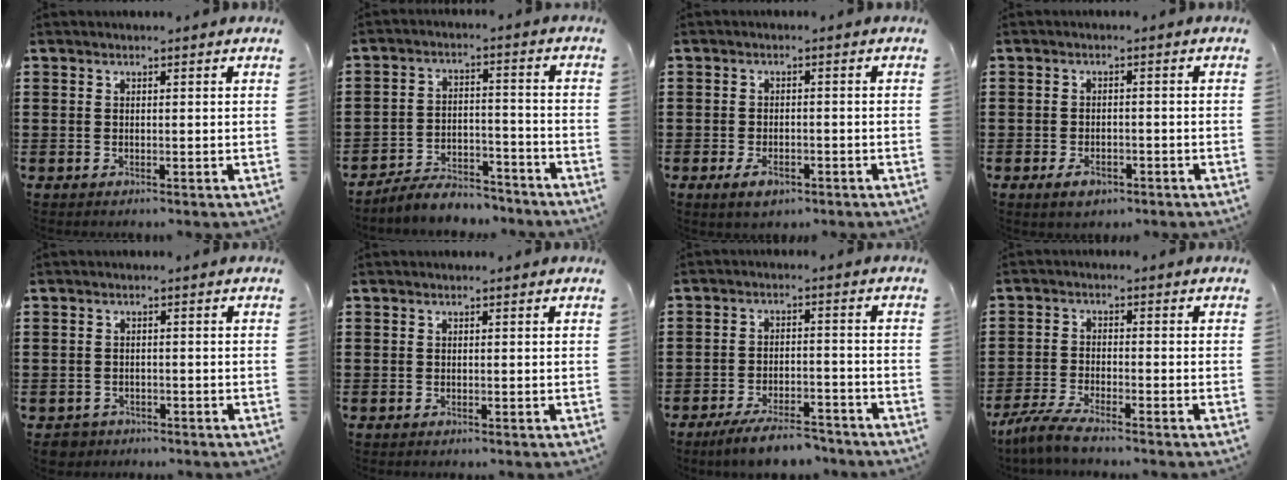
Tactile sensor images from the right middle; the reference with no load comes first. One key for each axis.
{"total": 5.9, "fx": -5.7, "fy": 1.1, "fz": 1.2, "tx": -0.022, "ty": 0.012, "tz": -0.110}
{"total": 2.9, "fx": -1.7, "fy": 1.5, "fz": 1.9, "tx": -0.041, "ty": -0.003, "tz": -0.032}
{"total": 2.6, "fx": -1.6, "fy": 1.4, "fz": 1.5, "tx": -0.028, "ty": 0.000, "tz": -0.030}
{"total": 1.6, "fx": -1.5, "fy": 0.6, "fz": -0.1, "tx": -0.006, "ty": -0.001, "tz": -0.034}
{"total": 0.0}
{"total": 6.4, "fx": -5.7, "fy": 1.0, "fz": 2.7, "tx": -0.051, "ty": -0.001, "tz": -0.108}
{"total": 4.2, "fx": -3.8, "fy": 0.1, "fz": 1.8, "tx": -0.053, "ty": -0.011, "tz": -0.077}